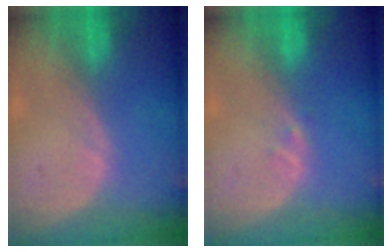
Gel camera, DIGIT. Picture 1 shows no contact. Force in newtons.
{"total": 0.6, "press": 0.6, "slide": 0.1}